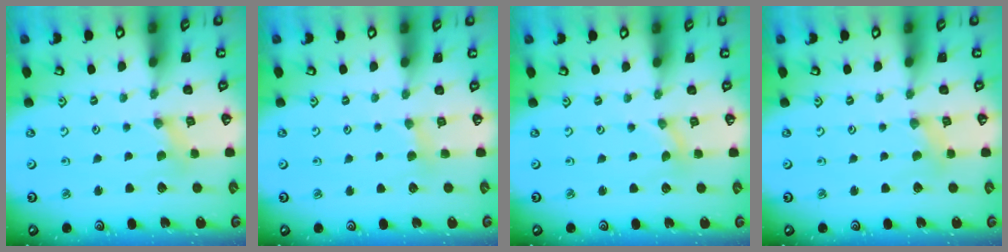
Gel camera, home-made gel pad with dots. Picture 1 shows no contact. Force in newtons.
{"total": 3.1, "press": 3.1, "slide": 0.5}
{"total": 0.0}
{"total": 1.6, "press": 1.6, "slide": 0.3}